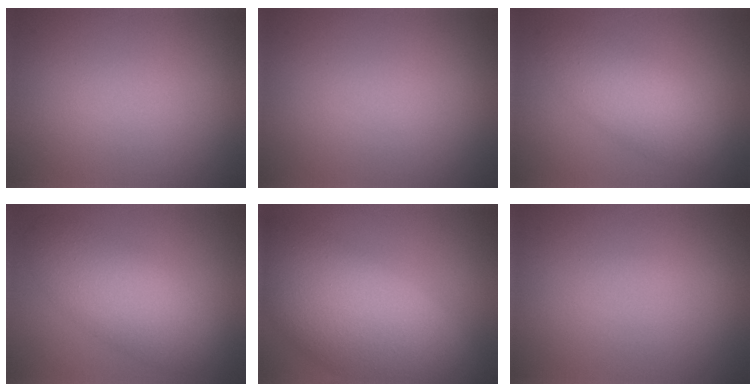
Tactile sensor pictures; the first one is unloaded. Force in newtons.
{"total": 0.0}
{"total": 4.1, "press": 4.1, "slide": 0.1}
{"total": 5.4, "press": 5.4, "slide": 0.1}
{"total": 11.5, "press": 11.4, "slide": 1.0}
{"total": 0.0}